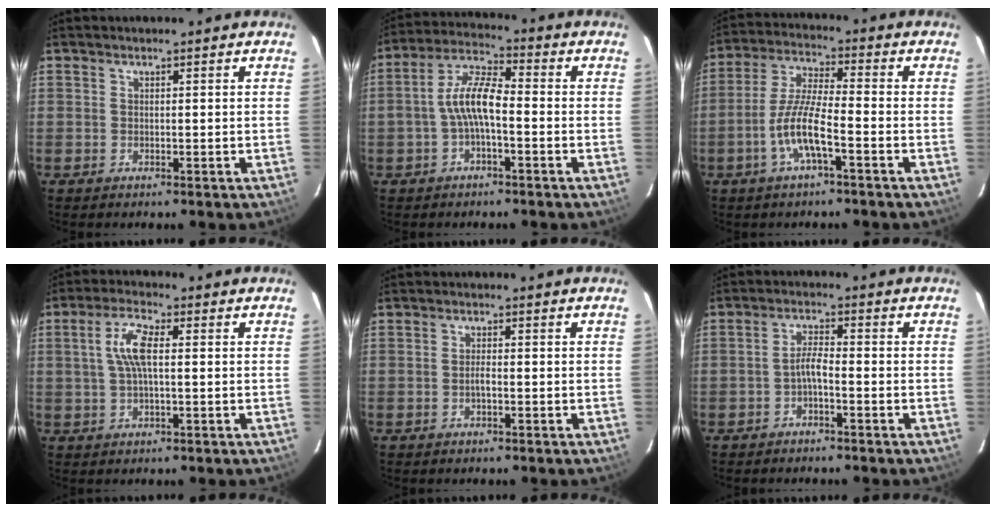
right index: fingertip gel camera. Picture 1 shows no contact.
{"total": 7.6, "force": [-1.9, 2.4, 7.0], "torque": [-0.151, 0.019, -0.038]}
{"total": 8.7, "force": [-3.9, 1.2, 7.7], "torque": [-0.164, 0.001, -0.075]}
{"total": 6.2, "force": [0.7, 2.0, 5.8], "torque": [-0.117, 0.011, 0.016]}
{"total": 1.3, "force": [-0.6, 0.3, 1.1], "torque": [-0.021, 0.001, -0.012]}
{"total": 2.8, "force": [-1.7, 0.4, 2.2], "torque": [-0.049, 0.009, -0.033]}